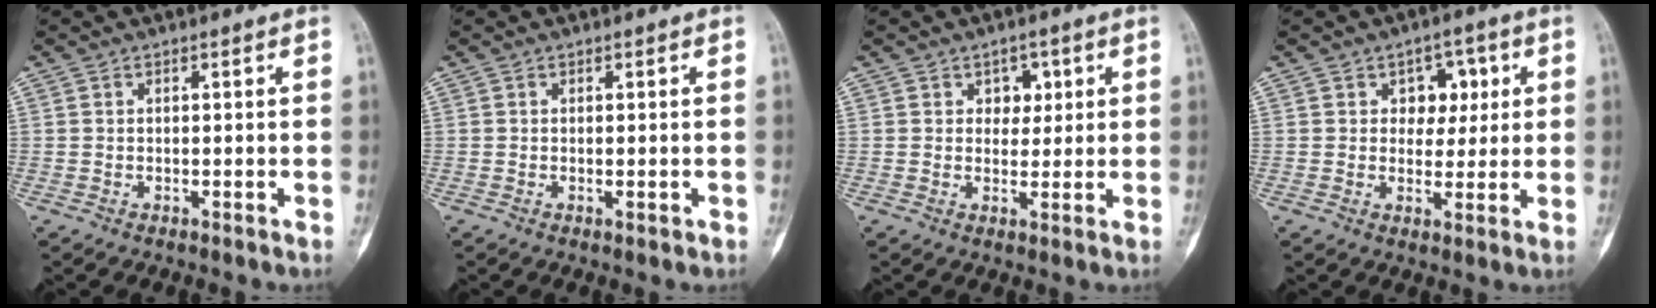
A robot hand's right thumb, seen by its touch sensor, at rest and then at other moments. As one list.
[{"total": 1.0, "force": [-0.3, 0.3, 0.9], "torque": [-0.008, -0.002, -0.003]}, {"total": 3.5, "force": [1.3, 2.8, 1.6], "torque": [0.010, -0.004, 0.016]}, {"total": 6.0, "force": [1.8, 4.6, 3.4], "torque": [-0.001, -0.003, 0.020]}]